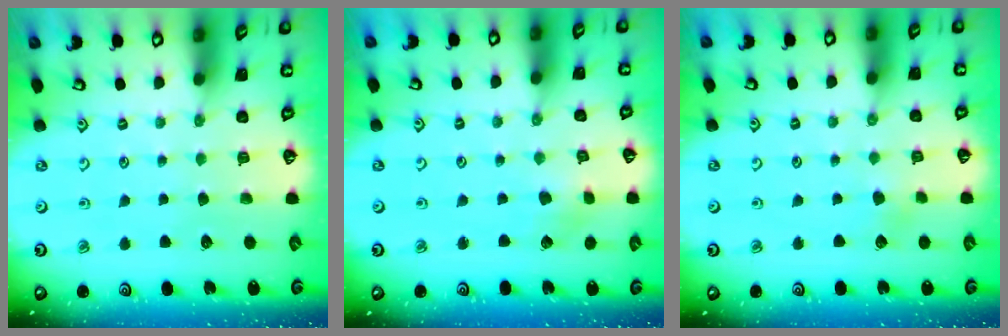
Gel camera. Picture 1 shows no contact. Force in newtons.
{"total": 2.8, "press": 2.8, "slide": 0.4}
{"total": 2.1, "press": 2.1, "slide": 0.3}